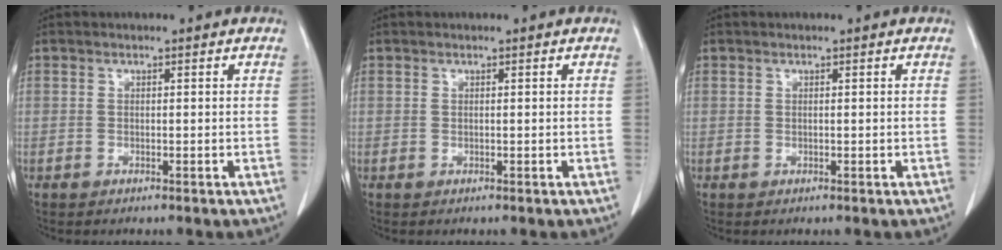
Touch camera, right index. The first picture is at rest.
{"total": 0.0}
{"total": 0.0}